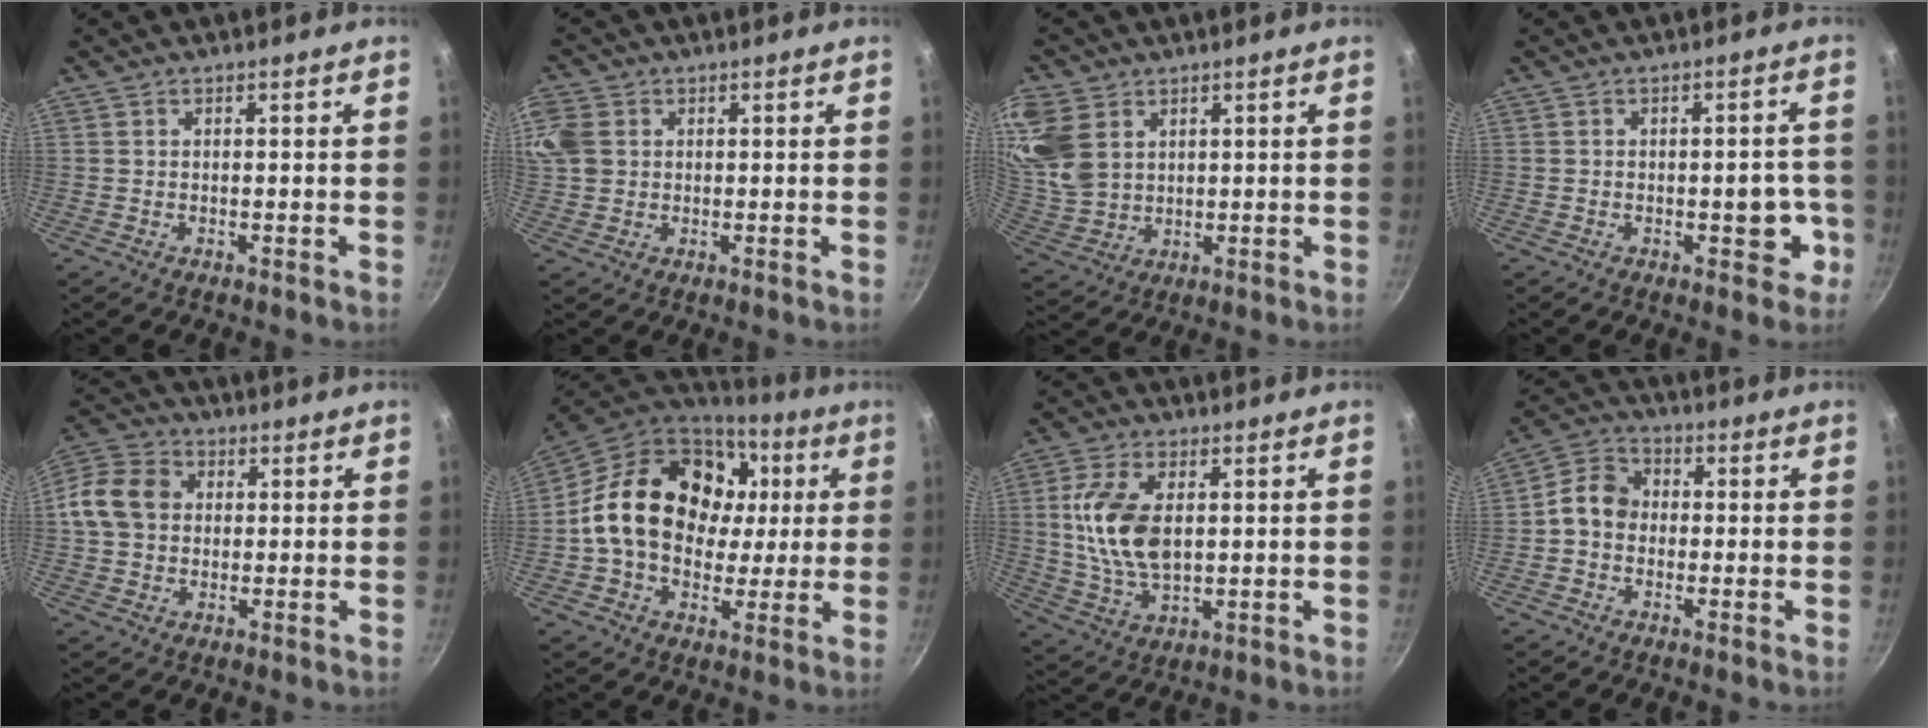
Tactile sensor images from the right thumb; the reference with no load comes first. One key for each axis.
{"total": 10.3, "fx": 2.1, "fy": 8.3, "fz": 5.8, "tx": -0.146, "ty": 0.019, "tz": 0.037}
{"total": 13.8, "fx": 5.0, "fy": 10.1, "fz": 7.9, "tx": -0.166, "ty": -0.013, "tz": 0.111}
{"total": 5.6, "fx": -1.7, "fy": 3.2, "fz": 4.3, "tx": -0.017, "ty": 0.021, "tz": -0.023}
{"total": 10.5, "fx": 0.9, "fy": 8.7, "fz": 5.8, "tx": -0.089, "ty": 0.018, "tz": -0.002}
{"total": 24.0, "fx": 3.6, "fy": 18.0, "fz": 15.5, "tx": -0.245, "ty": 0.023, "tz": 0.056}
{"total": 12.5, "fx": 1.5, "fy": 6.9, "fz": 10.4, "tx": -0.198, "ty": -0.006, "tz": 0.031}
{"total": 7.0, "fx": -0.7, "fy": 5.8, "fz": 3.9, "tx": -0.044, "ty": 0.022, "tz": -0.036}